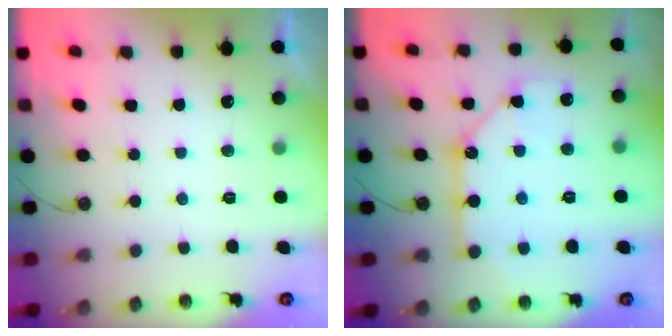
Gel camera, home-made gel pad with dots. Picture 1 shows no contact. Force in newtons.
{"total": 12.1, "press": 12.0, "slide": 1.3}